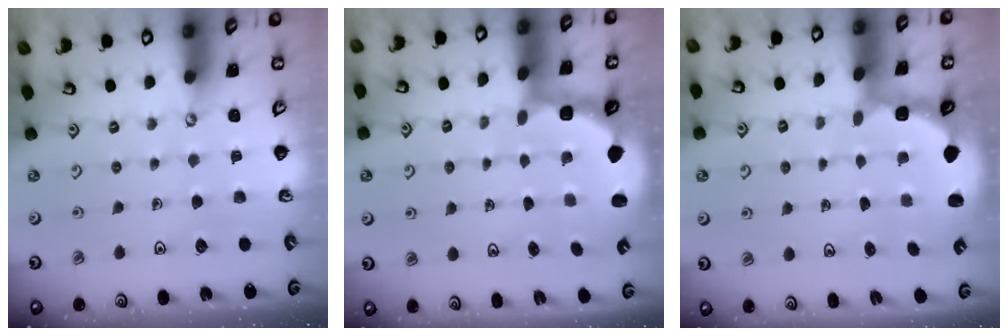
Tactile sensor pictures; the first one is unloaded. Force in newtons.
{"total": 3.0, "press": 2.0, "slide": 2.2}
{"total": 2.4, "press": 1.8, "slide": 1.6}